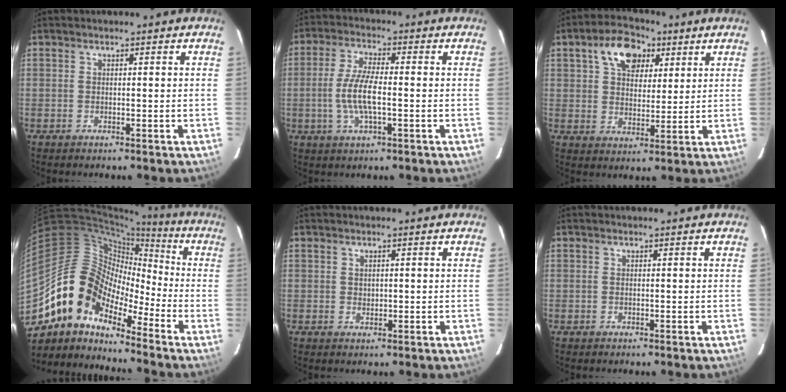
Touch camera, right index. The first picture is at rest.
{"total": 7.7, "force": [-1.3, 2.1, 7.3], "torque": [-0.149, -0.002, -0.027]}
{"total": 10.0, "force": [4.9, 6.3, 5.9], "torque": [-0.106, 0.024, 0.082]}
{"total": 13.0, "force": [-9.1, 7.3, 5.8], "torque": [-0.101, 0.025, -0.191]}
{"total": 0.9, "force": [0.3, 0.8, 0.1], "torque": [0.001, 0.001, 0.009]}
{"total": 0.0}